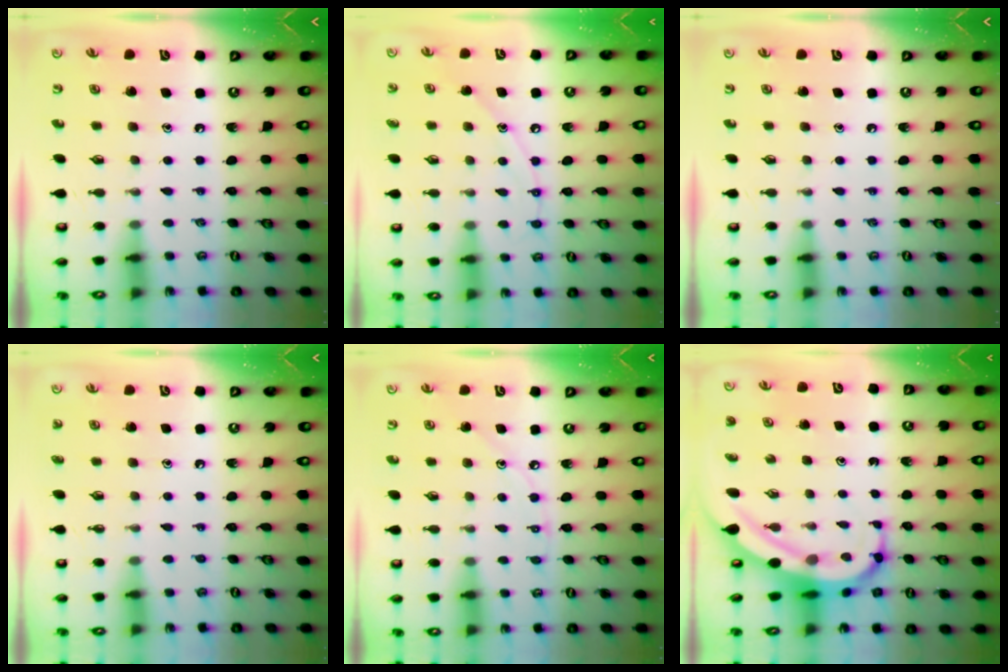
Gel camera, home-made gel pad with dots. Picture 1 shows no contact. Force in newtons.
{"total": 8.0, "press": 8.0, "slide": 0.8}
{"total": 0.0}
{"total": 1.1, "press": 1.1, "slide": 0.3}
{"total": 4.6, "press": 4.6, "slide": 0.1}
{"total": 8.4, "press": 8.3, "slide": 0.7}